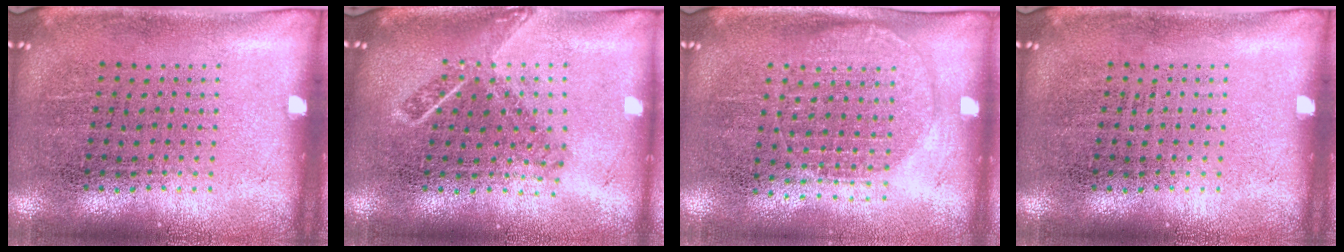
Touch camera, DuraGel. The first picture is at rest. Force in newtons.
{"total": 1.8, "press": 1.3, "slide": 1.3}
{"total": 1.3, "press": 1.2, "slide": 0.5}
{"total": 0.0}